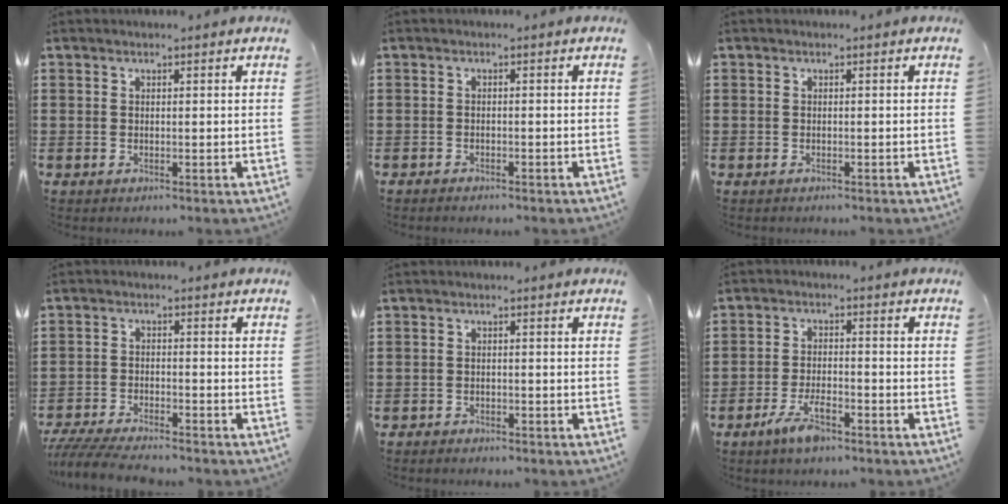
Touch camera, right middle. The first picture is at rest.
{"total": 1.1, "force": [-1.1, 0.3, 0.0], "torque": [-0.002, 0.005, -0.025]}
{"total": 0.8, "force": [-0.5, 0.5, -0.1], "torque": [0.002, 0.006, -0.013]}
{"total": 5.1, "force": [-4.9, 0.5, 1.3], "torque": [-0.033, -0.004, -0.099]}
{"total": 1.6, "force": [-1.6, 0.4, -0.2], "torque": [-0.001, 0.005, -0.037]}
{"total": 5.1, "force": [-3.4, 1.7, 3.5], "torque": [-0.077, 0.003, -0.065]}